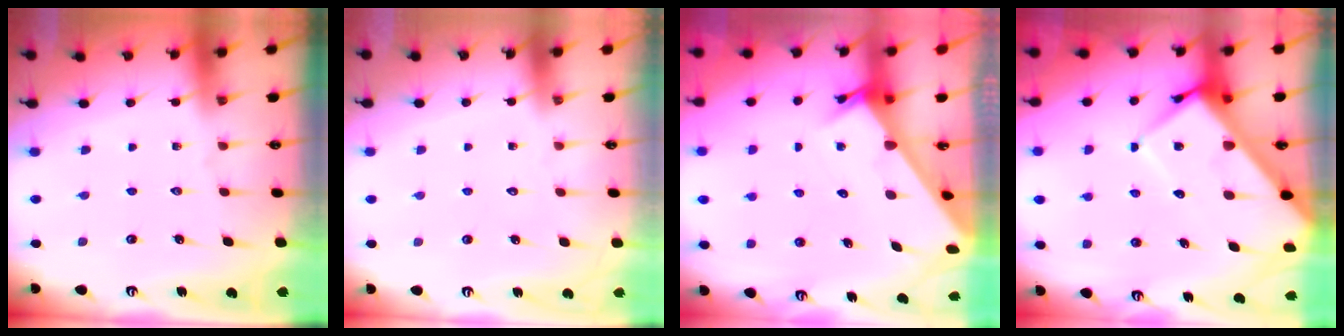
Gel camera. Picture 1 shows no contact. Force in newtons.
{"total": 1.5, "press": 1.5, "slide": 0.1}
{"total": 3.8, "press": 3.8, "slide": 0.1}
{"total": 10.1, "press": 10.1, "slide": 0.9}